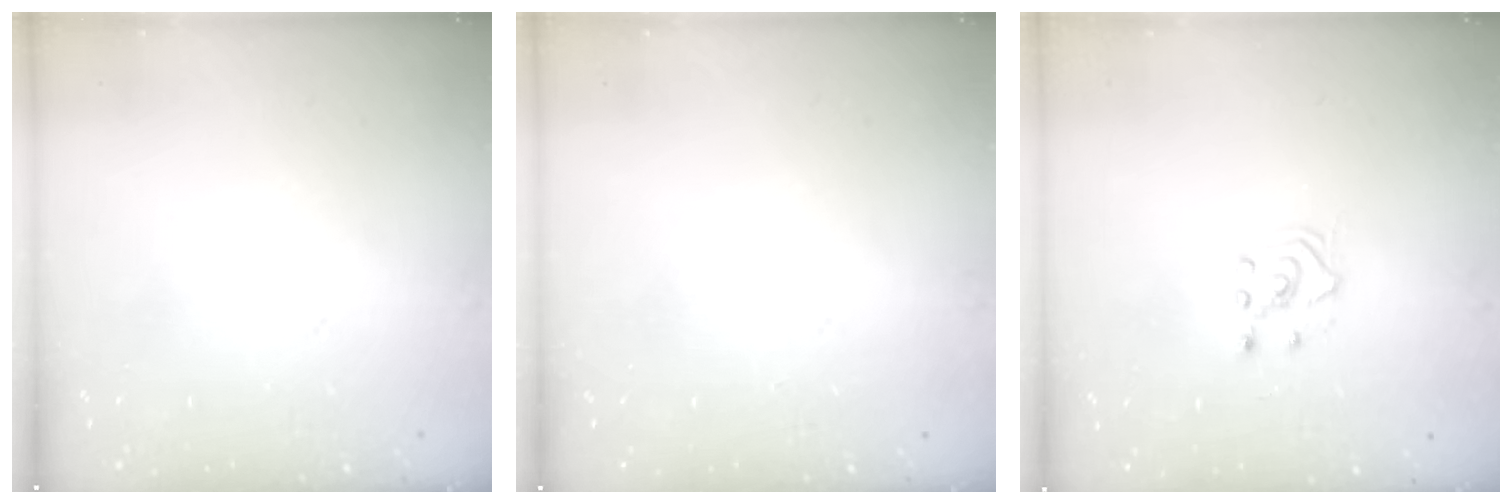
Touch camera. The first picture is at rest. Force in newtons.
{"total": 0.0}
{"total": 3.1, "press": 3.0, "slide": 0.8}